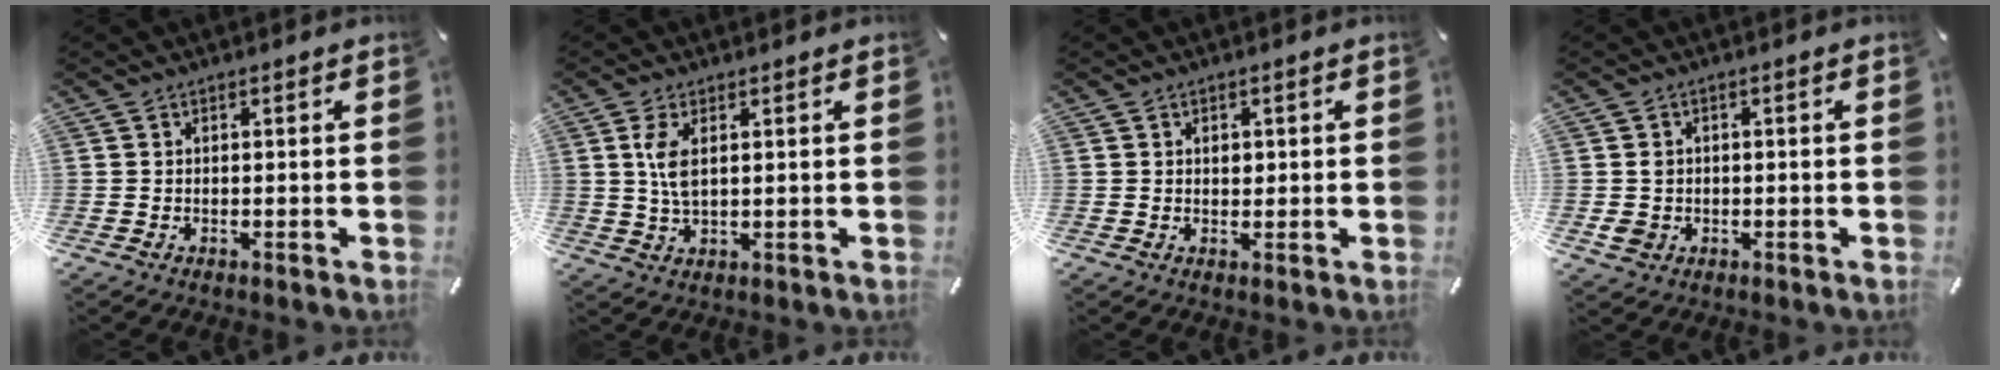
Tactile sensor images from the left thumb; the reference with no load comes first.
{"total": 5.2, "force": [1.5, 2.3, 4.4], "torque": [-0.109, -0.001, 0.021]}
{"total": 1.4, "force": [0.4, 1.2, 0.6], "torque": [-0.006, 0.002, 0.005]}
{"total": 2.6, "force": [-0.3, 2.4, 0.8], "torque": [-0.014, -0.004, -0.009]}